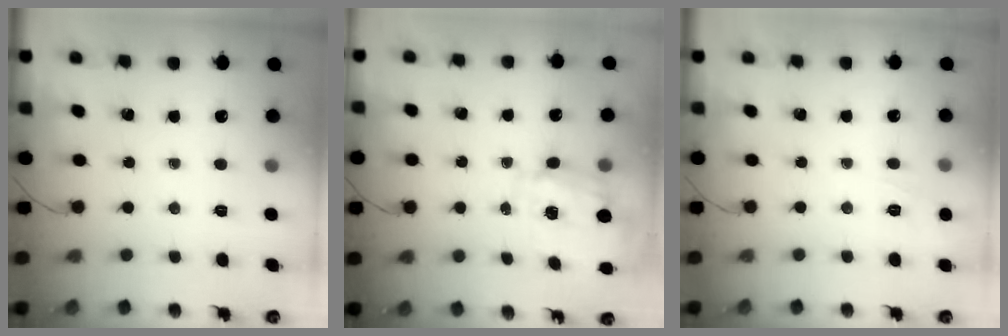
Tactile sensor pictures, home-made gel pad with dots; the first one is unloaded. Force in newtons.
{"total": 2.6, "press": 2.4, "slide": 1.0}
{"total": 9.3, "press": 9.1, "slide": 1.8}